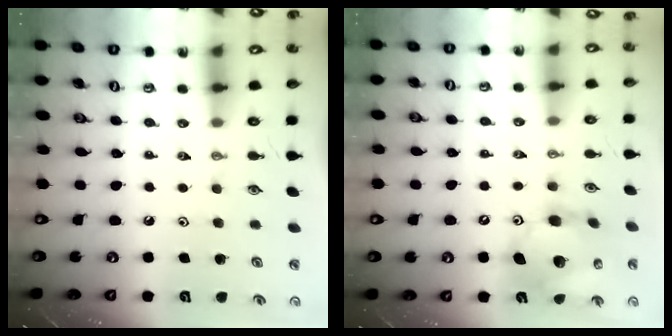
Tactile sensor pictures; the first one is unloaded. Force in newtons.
{"total": 15.2, "press": 15.1, "slide": 1.8}